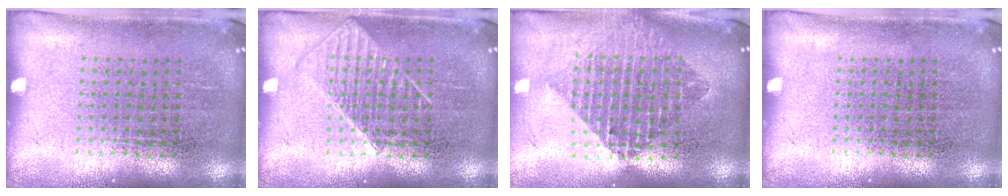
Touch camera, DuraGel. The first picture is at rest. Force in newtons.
{"total": 1.7, "press": 1.7, "slide": 0.3}
{"total": 2.1, "press": 1.7, "slide": 1.3}
{"total": 0.0}